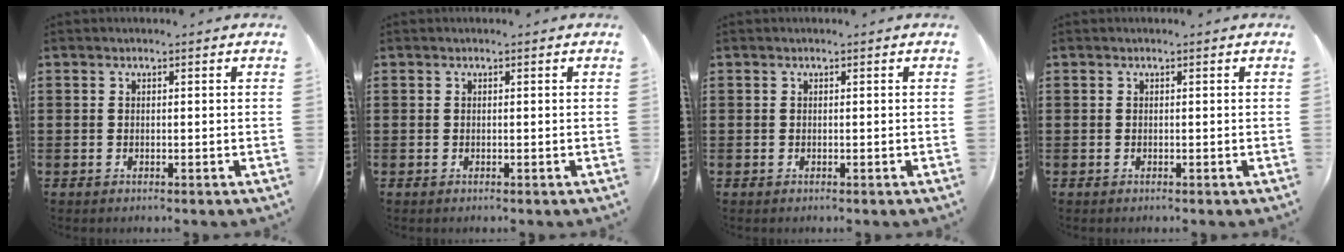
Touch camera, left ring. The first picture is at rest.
{"total": 0.0}
{"total": 0.0}
{"total": 0.0}